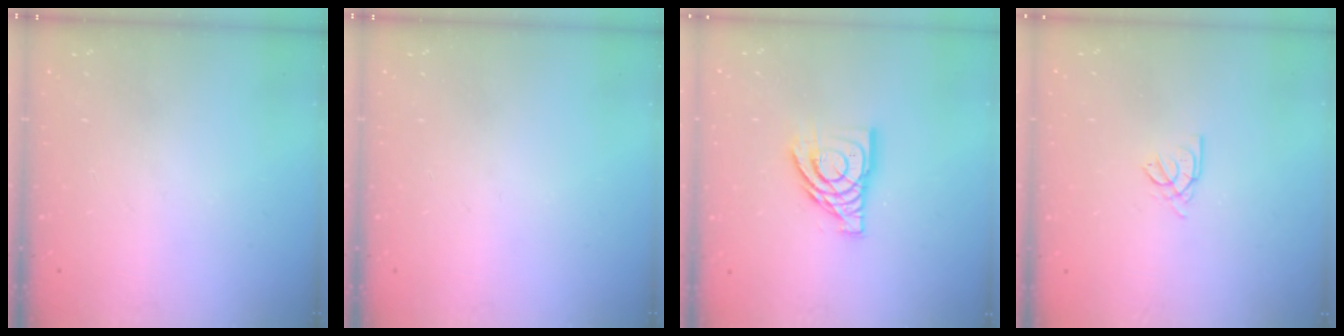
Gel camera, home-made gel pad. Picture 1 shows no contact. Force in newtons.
{"total": 0.0}
{"total": 12.5, "press": 12.4, "slide": 1.5}
{"total": 2.2, "press": 2.2, "slide": 0.6}